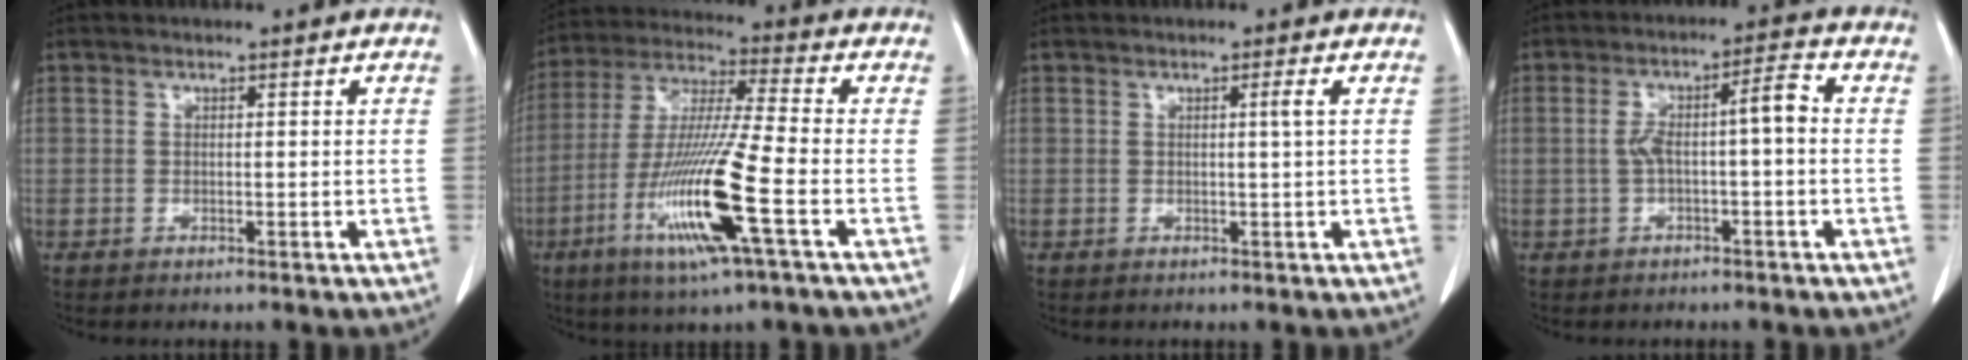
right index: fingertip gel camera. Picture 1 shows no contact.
{"total": 15.8, "force": [-5.8, -0.4, 14.7], "torque": [-0.304, -0.023, -0.114]}
{"total": 1.1, "force": [0.2, -0.5, 0.9], "torque": [-0.015, -0.001, 0.004]}
{"total": 5.7, "force": [-0.5, 0.7, 5.6], "torque": [-0.101, 0.029, -0.006]}